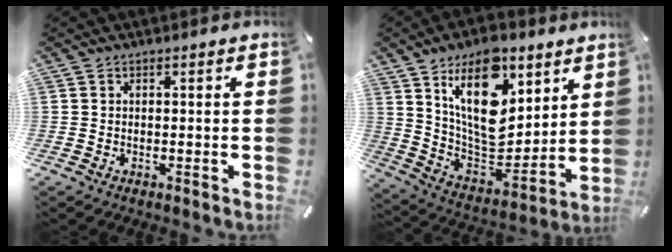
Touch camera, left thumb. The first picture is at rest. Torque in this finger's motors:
{"motor_torque": [2.61, 2.40, 1.53, -1.24, 0.74]}